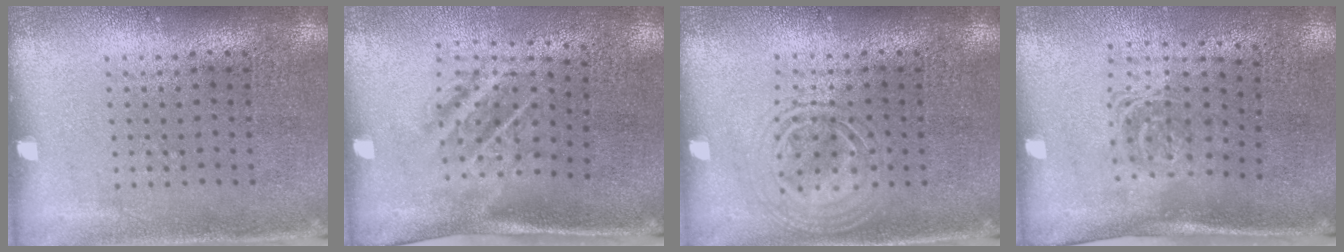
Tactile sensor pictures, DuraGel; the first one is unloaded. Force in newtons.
{"total": 1.7, "press": 1.1, "slide": 1.3}
{"total": 2.4, "press": 2.4, "slide": 0.3}
{"total": 1.5, "press": 1.1, "slide": 1.0}